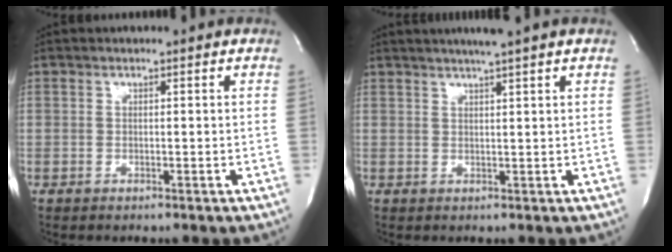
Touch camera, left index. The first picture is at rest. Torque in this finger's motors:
{"motor_torque": [0.49, -0.53, 0.14, 0.04]}